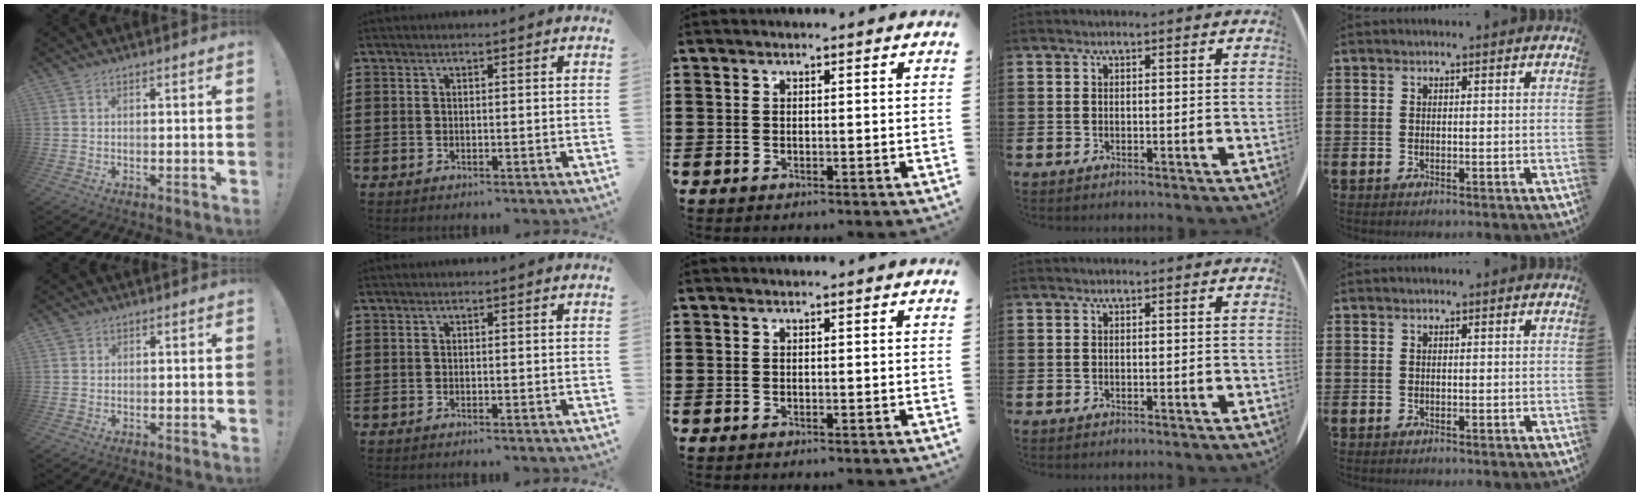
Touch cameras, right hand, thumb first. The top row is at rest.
{"thumb": {"total": 0.7, "force": [0.1, 0.6, 0.2], "torque": [-0.002, 0.001, 0.003]}}